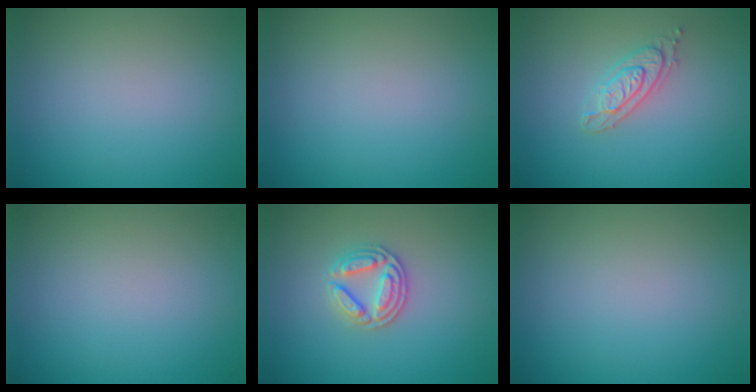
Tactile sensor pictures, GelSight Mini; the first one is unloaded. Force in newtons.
{"total": 0.0}
{"total": 2.4, "press": 2.2, "slide": 0.8}
{"total": 0.0}
{"total": 2.9, "press": 2.7, "slide": 0.9}
{"total": 0.0}